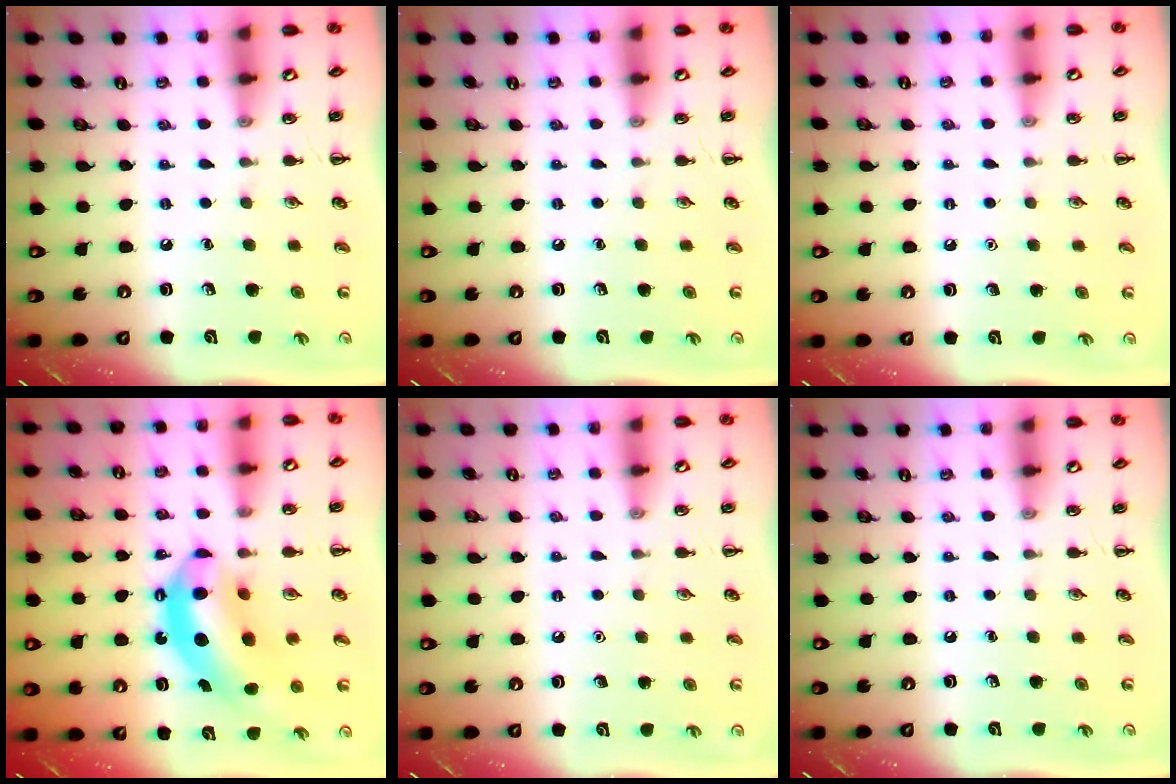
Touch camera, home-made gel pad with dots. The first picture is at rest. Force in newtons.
{"total": 0.0}
{"total": 1.6, "press": 1.6, "slide": 0.1}
{"total": 12.6, "press": 12.2, "slide": 3.3}
{"total": 1.5, "press": 1.5, "slide": 0.1}
{"total": 0.0}